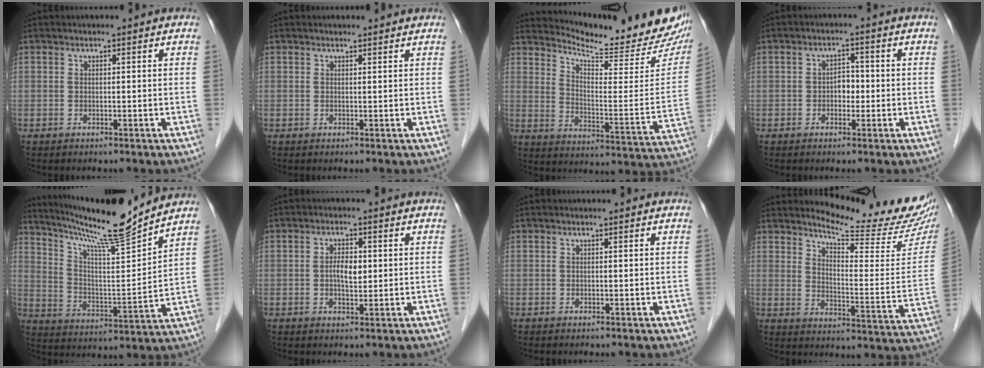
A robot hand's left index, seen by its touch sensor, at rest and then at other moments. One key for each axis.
{"total": 1.9, "fx": 1.9, "fy": 0.2, "fz": 0.2, "tx": -0.011, "ty": 0.006, "tz": 0.020}
{"total": 19.3, "fx": 18.4, "fy": 1.9, "fz": 5.4, "tx": -0.086, "ty": -0.093, "tz": 0.233}
{"total": 2.6, "fx": -0.5, "fy": 1.7, "fz": 1.9, "tx": -0.022, "ty": 0.007, "tz": -0.012}
{"total": 15.4, "fx": 13.9, "fy": -1.5, "fz": 6.5, "tx": -0.121, "ty": -0.020, "tz": 0.230}
{"total": 3.4, "fx": 0.2, "fy": 1.5, "fz": 3.0, "tx": -0.055, "ty": 0.002, "tz": 0.001}
{"total": 0.0}
{"total": 17.5, "fx": 16.3, "fy": 1.1, "fz": 6.3, "tx": -0.091, "ty": -0.093, "tz": 0.199}